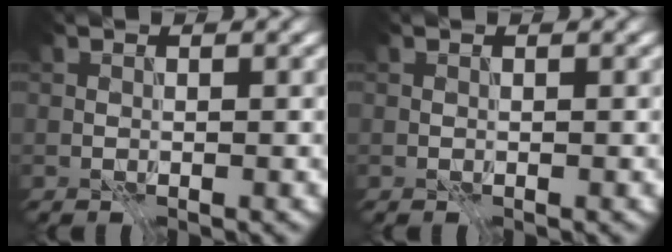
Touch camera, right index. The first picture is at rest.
{"total": 0.0}